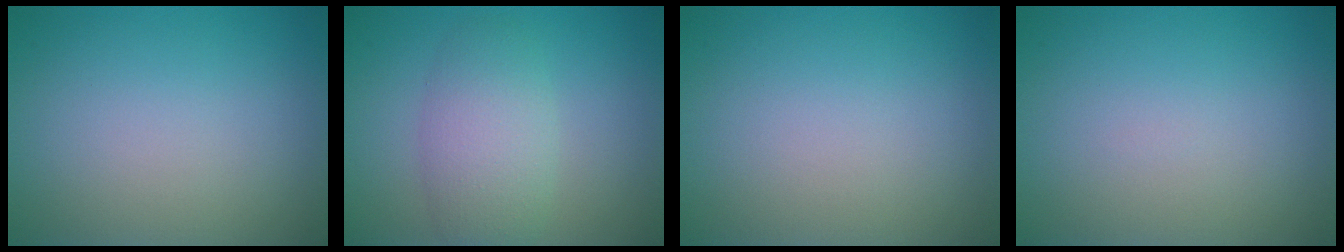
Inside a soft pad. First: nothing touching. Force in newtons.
{"total": 4.2, "press": 4.2, "slide": 0.1}
{"total": 0.0}
{"total": 0.0}